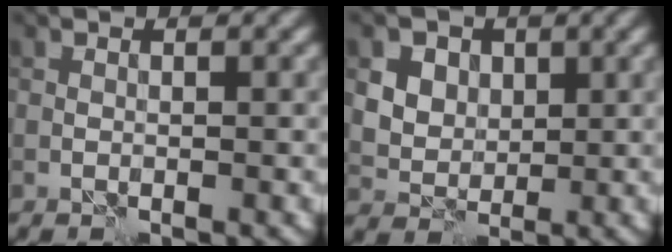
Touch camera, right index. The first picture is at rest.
{"total": 7.8, "force": [3.5, 6.1, 3.4], "torque": [-0.071, 0.022, 0.052]}